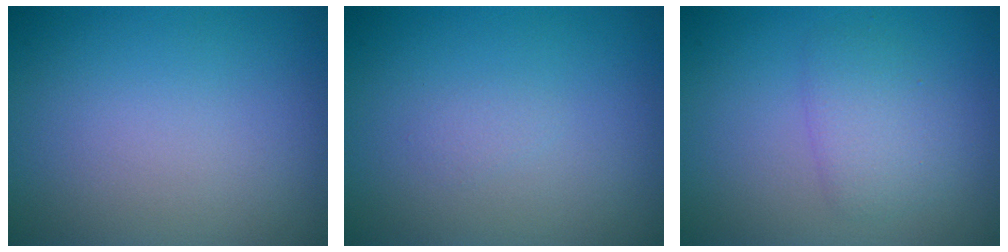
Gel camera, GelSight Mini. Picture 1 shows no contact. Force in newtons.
{"total": 0.5, "press": 0.5, "slide": 0.1}
{"total": 2.4, "press": 2.4, "slide": 0.1}